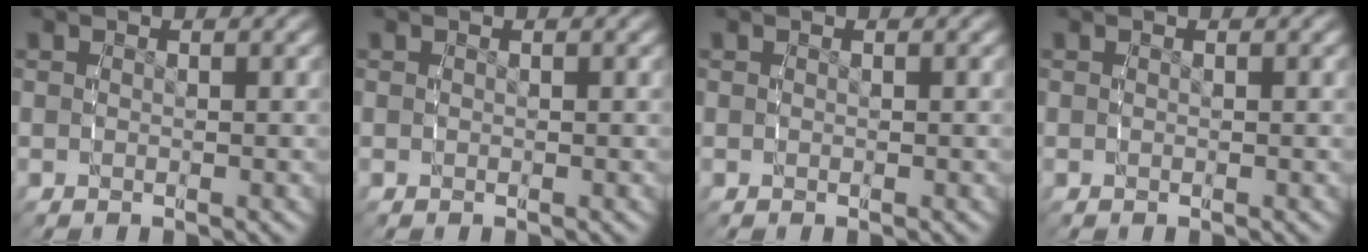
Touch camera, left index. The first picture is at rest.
{"total": 0.0}
{"total": 0.0}
{"total": 0.0}